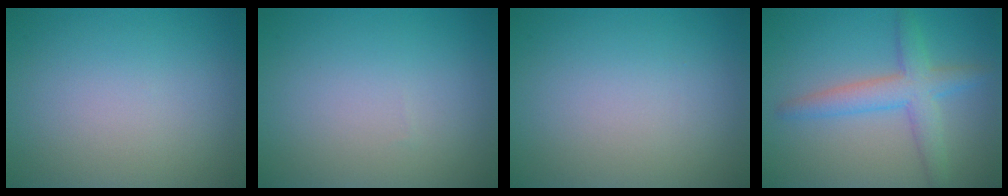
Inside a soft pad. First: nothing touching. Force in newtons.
{"total": 0.0}
{"total": 0.0}
{"total": 4.1, "press": 4.1, "slide": 0.1}